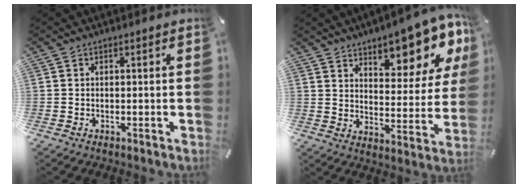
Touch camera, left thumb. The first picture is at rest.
{"total": 12.3, "force": [10.0, 4.8, 5.4], "torque": [-0.057, -0.088, 0.169]}